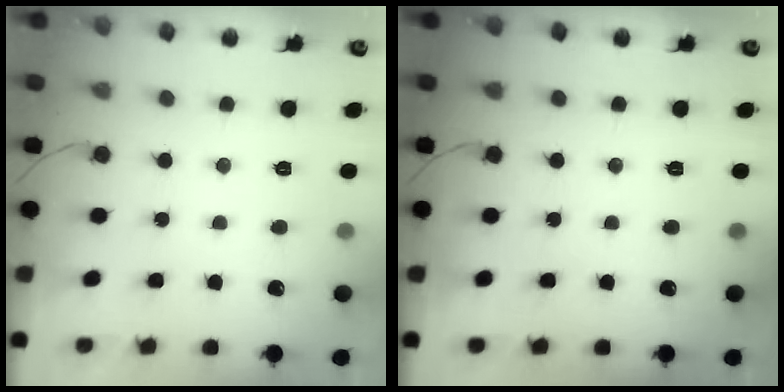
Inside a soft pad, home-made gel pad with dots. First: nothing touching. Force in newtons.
{"total": 0.0}